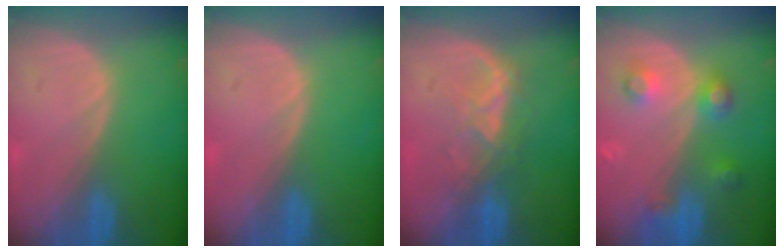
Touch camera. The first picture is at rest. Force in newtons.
{"total": 0.0}
{"total": 4.6, "press": 4.6, "slide": 0.6}
{"total": 5.1, "press": 5.1, "slide": 0.1}